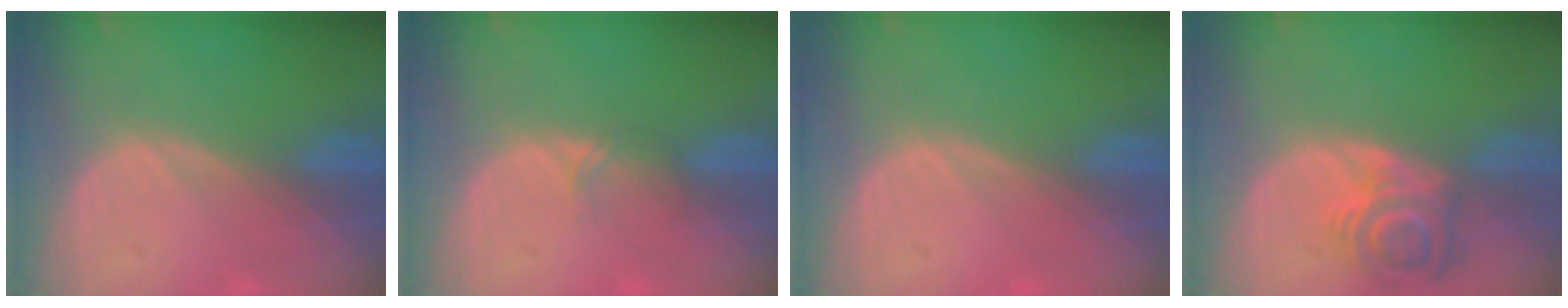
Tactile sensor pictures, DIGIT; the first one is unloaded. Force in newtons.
{"total": 1.3, "press": 1.2, "slide": 0.2}
{"total": 0.0}
{"total": 6.1, "press": 6.1, "slide": 0.3}